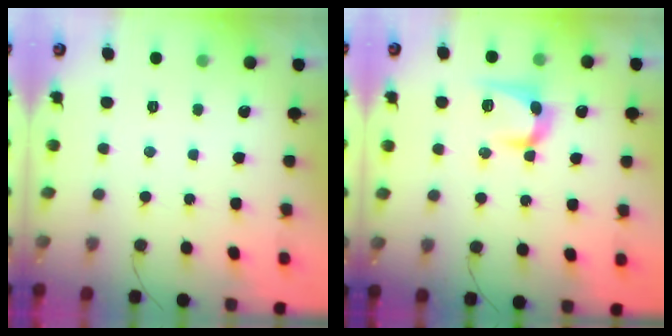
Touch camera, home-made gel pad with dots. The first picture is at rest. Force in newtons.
{"total": 9.9, "press": 9.9, "slide": 0.3}